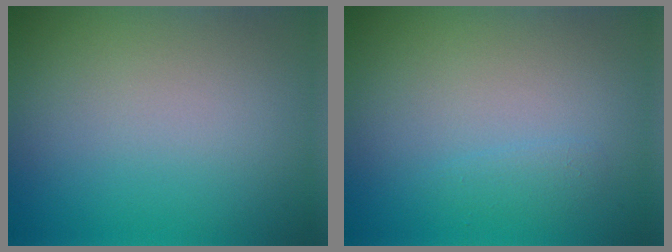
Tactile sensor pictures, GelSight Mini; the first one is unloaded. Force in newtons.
{"total": 0.9, "press": 0.9, "slide": 0.0}